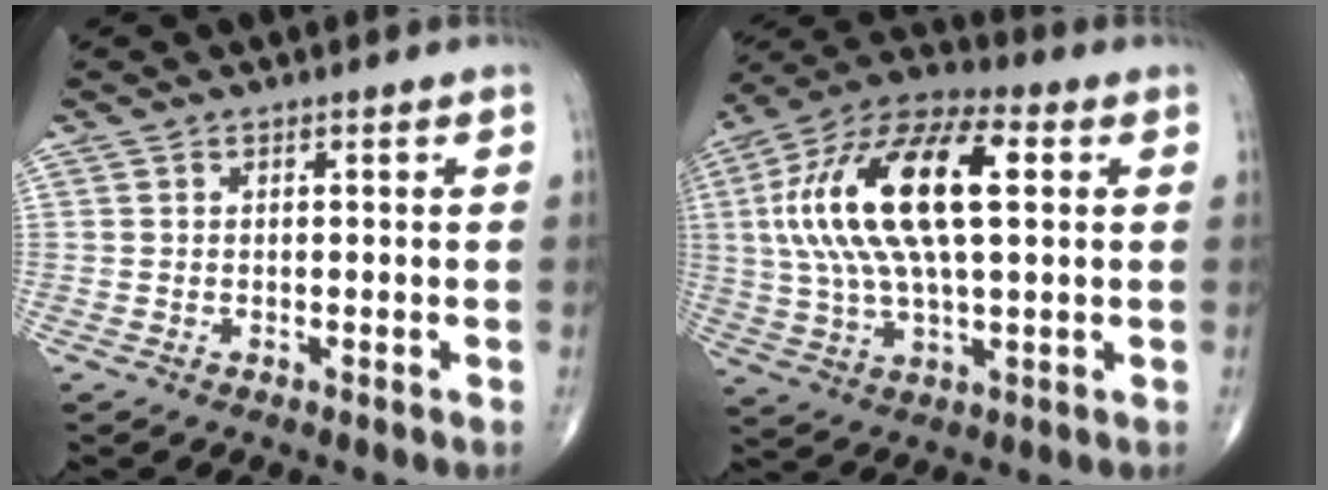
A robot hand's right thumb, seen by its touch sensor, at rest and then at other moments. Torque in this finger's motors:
{"motor_torque": [0.77, 0.79, 2.37, 0.33, 0.66]}